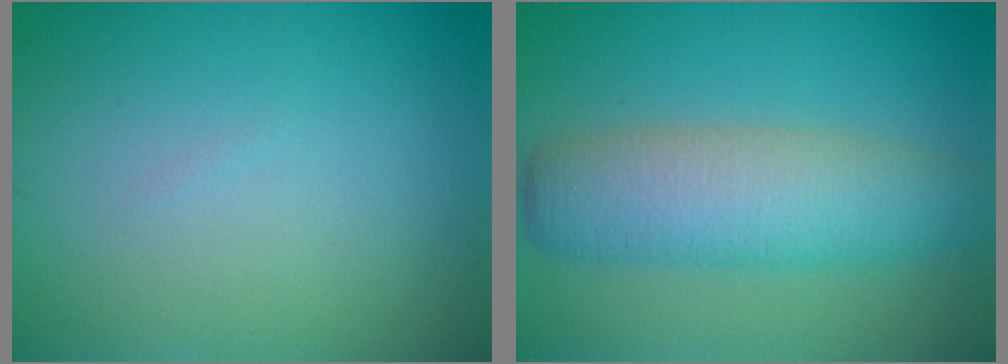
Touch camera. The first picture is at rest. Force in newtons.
{"total": 6.1, "press": 6.1, "slide": 0.3}